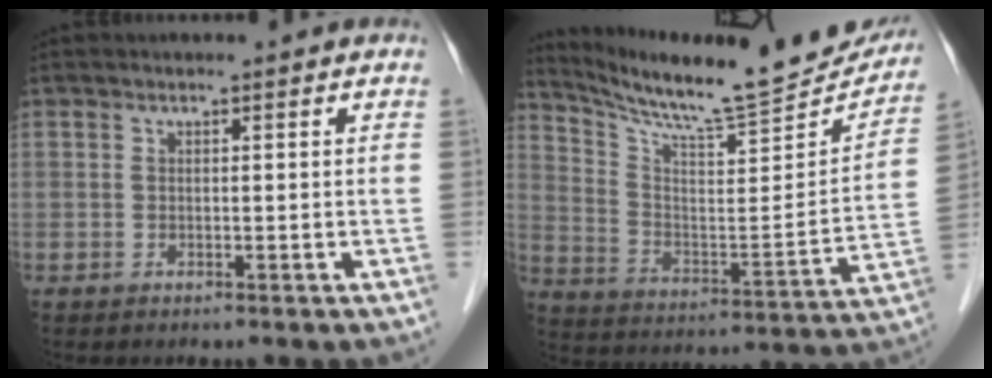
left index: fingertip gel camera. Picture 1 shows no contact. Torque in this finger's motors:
{"motor_torque": [0.01, -0.16, 0.05, 0.06]}